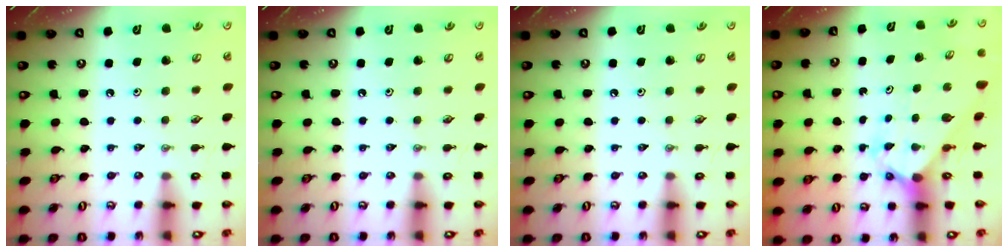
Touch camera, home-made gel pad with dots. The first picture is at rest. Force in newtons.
{"total": 0.0}
{"total": 0.0}
{"total": 2.3, "press": 2.3, "slide": 0.2}